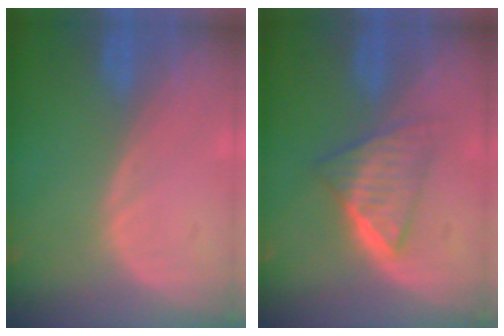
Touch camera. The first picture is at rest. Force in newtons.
{"total": 6.2, "press": 5.4, "slide": 3.2}